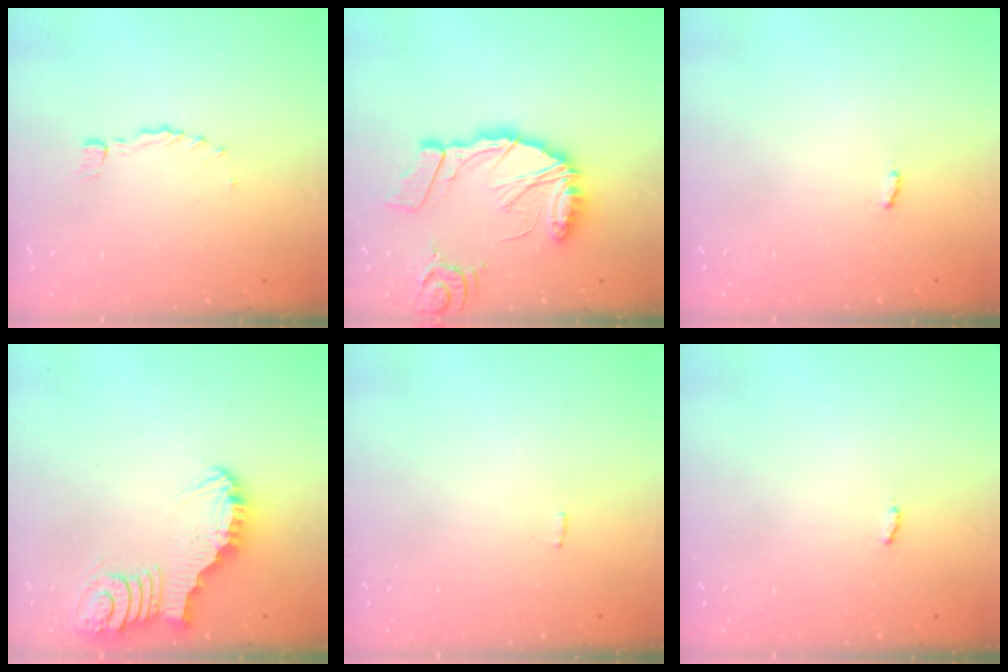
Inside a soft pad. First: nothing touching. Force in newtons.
{"total": 17.5, "press": 17.4, "slide": 1.8}
{"total": 2.2, "press": 2.2, "slide": 0.2}
{"total": 3.4, "press": 3.4, "slide": 0.4}
{"total": 2.3, "press": 2.3, "slide": 0.1}
{"total": 2.2, "press": 2.2, "slide": 0.2}